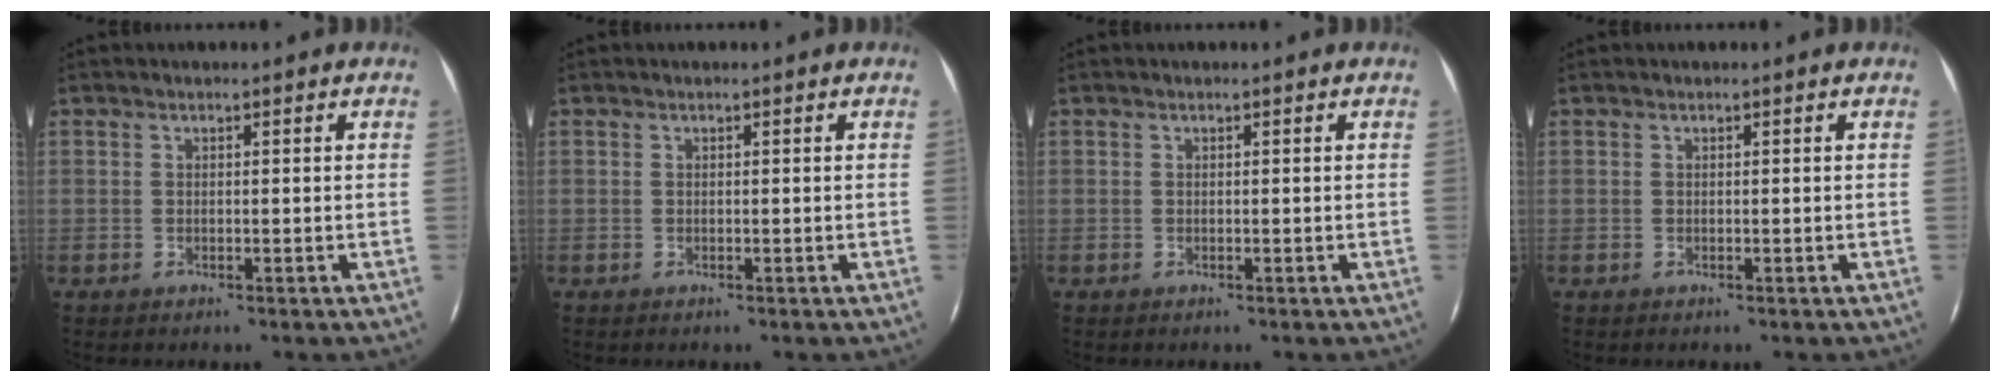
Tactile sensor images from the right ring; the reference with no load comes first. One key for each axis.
{"total": 0.0}
{"total": 0.0}
{"total": 0.0}